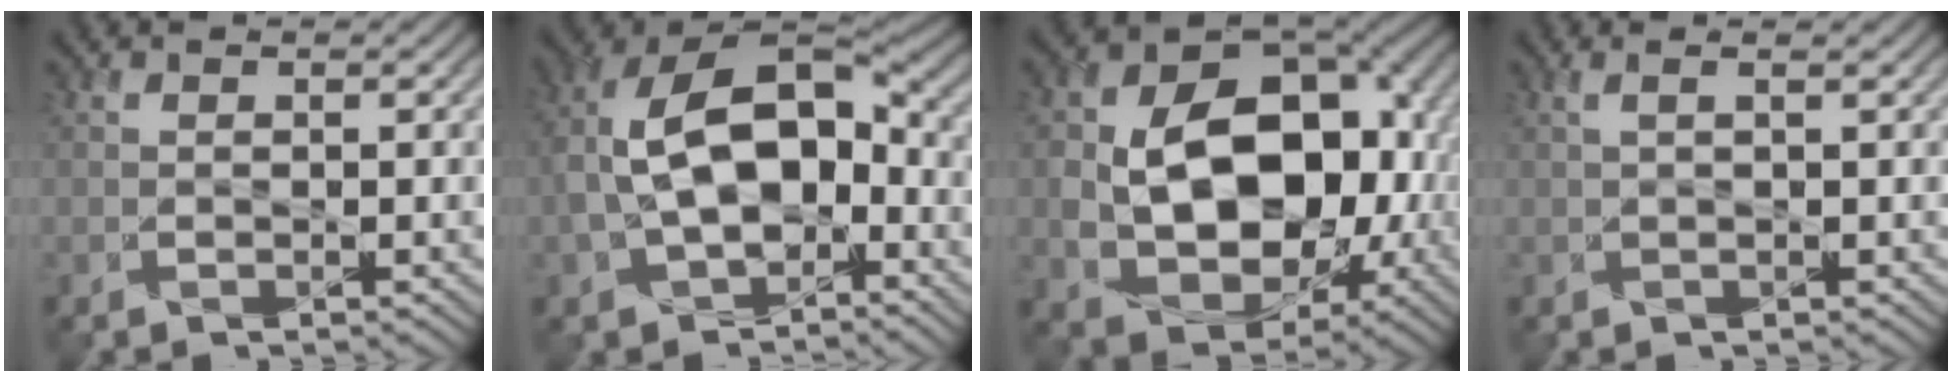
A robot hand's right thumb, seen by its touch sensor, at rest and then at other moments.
{"total": 14.9, "force": [-1.6, 9.0, 11.7], "torque": [-0.232, 0.005, -0.027]}
{"total": 15.9, "force": [-1.1, 11.3, 11.1], "torque": [-0.180, -0.015, -0.003]}
{"total": 1.6, "force": [0.5, 0.3, 1.5], "torque": [-0.021, 0.004, -0.001]}